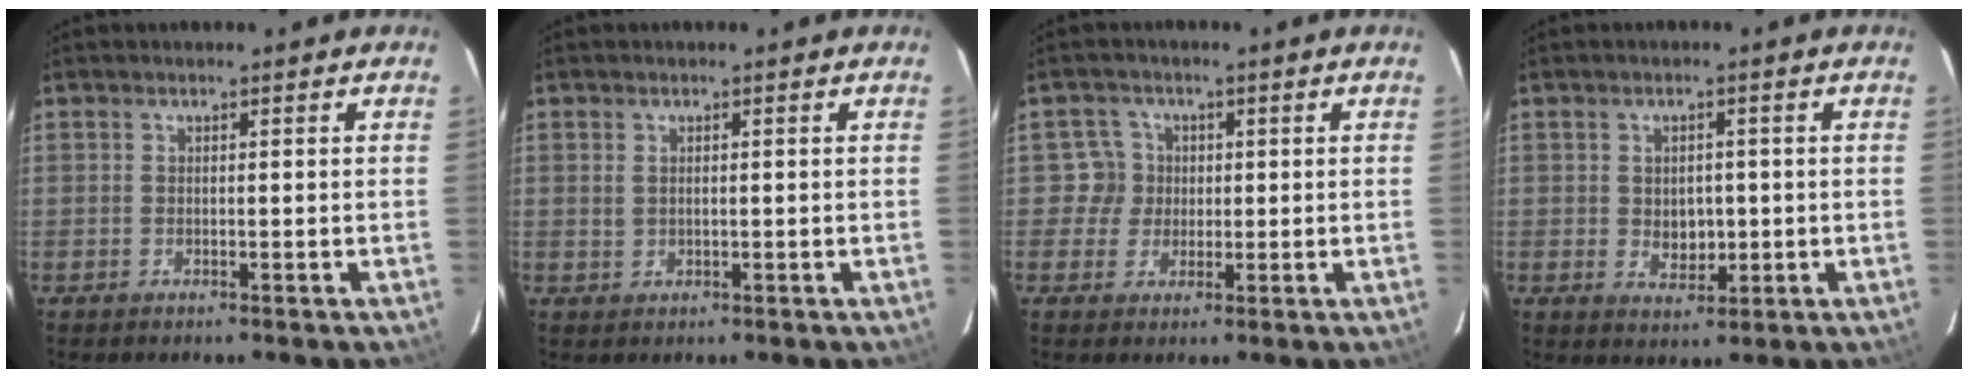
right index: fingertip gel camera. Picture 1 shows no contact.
{"total": 1.5, "force": [0.3, 1.1, 1.1], "torque": [-0.021, 0.002, 0.008]}
{"total": 3.9, "force": [0.2, 3.9, -0.1], "torque": [0.014, 0.013, 0.000]}
{"total": 4.5, "force": [-0.3, 3.5, 2.7], "torque": [-0.043, -0.003, 0.003]}